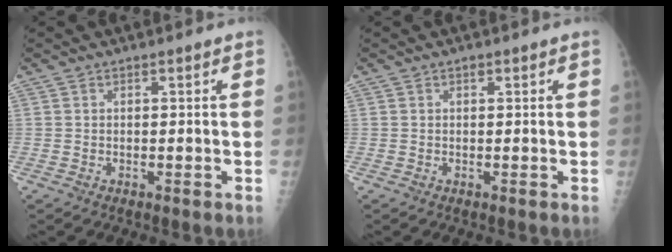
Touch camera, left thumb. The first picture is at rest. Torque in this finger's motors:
{"motor_torque": [0.58, -0.22, 0.56, 0.03, 0.00]}